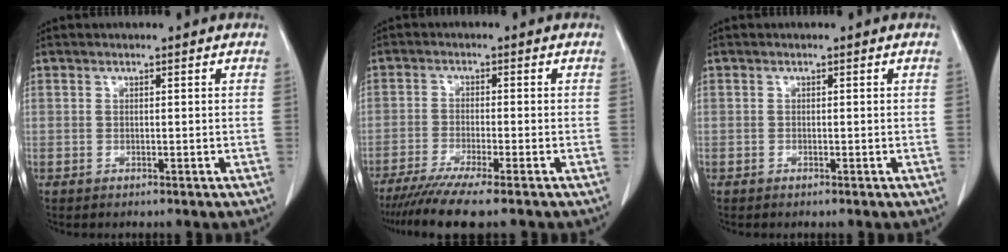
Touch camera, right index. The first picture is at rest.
{"total": 8.5, "force": [-6.8, -0.7, 5.0], "torque": [-0.071, -0.023, -0.110]}
{"total": 0.0}